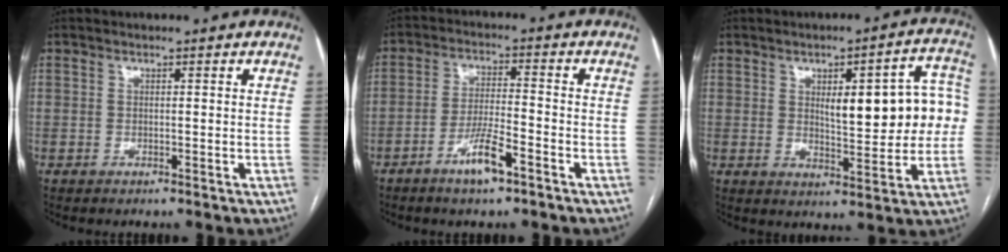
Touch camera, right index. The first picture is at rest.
{"total": 6.5, "force": [-3.9, 0.8, 5.1], "torque": [-0.102, -0.002, -0.072]}
{"total": 13.1, "force": [1.5, 3.9, 12.4], "torque": [-0.153, 0.029, 0.025]}